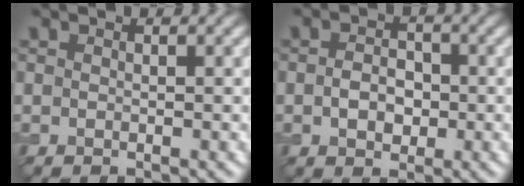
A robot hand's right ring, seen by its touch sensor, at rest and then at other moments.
{"total": 2.6, "force": [-0.4, 1.9, 1.7], "torque": [-0.032, -0.001, -0.010]}